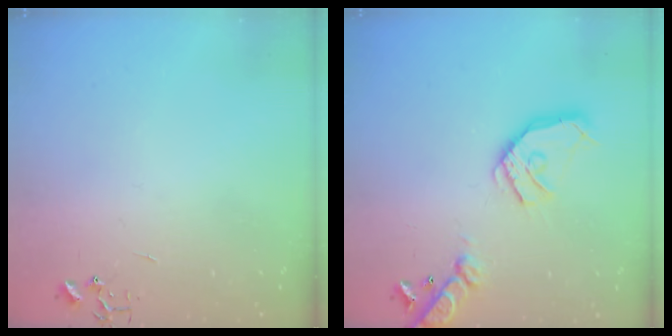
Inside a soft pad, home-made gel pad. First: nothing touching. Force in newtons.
{"total": 17.3, "press": 17.0, "slide": 2.8}